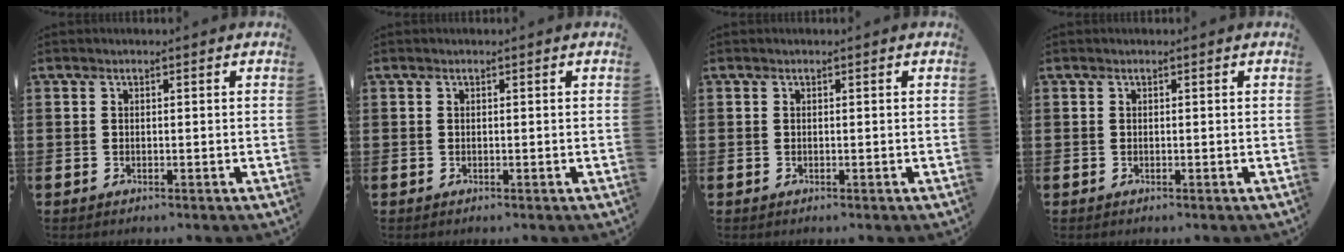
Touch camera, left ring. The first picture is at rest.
{"total": 0.0}
{"total": 0.0}
{"total": 0.0}